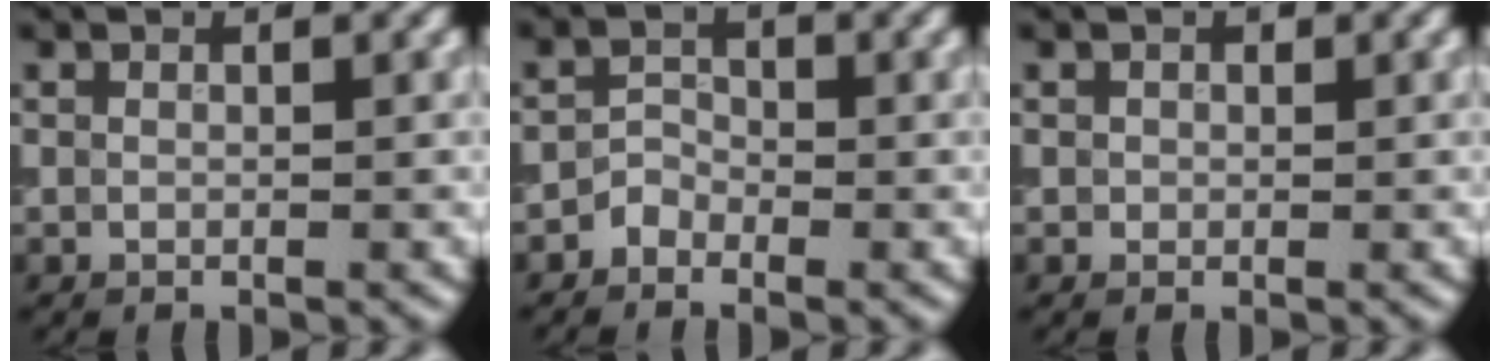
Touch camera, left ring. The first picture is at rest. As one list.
[{"total": 1.4, "force": [-1.0, 0.9, 0.3], "torque": [0.000, 0.009, -0.022]}, {"total": 0.6, "force": [0.2, 0.6, 0.1], "torque": [0.003, -0.003, -0.001]}]